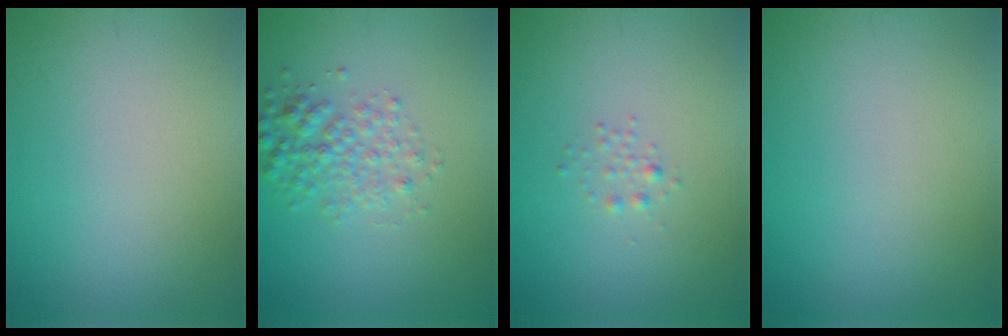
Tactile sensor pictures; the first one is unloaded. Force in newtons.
{"total": 3.0, "press": 3.0, "slide": 0.1}
{"total": 0.8, "press": 0.8, "slide": 0.0}
{"total": 0.0}